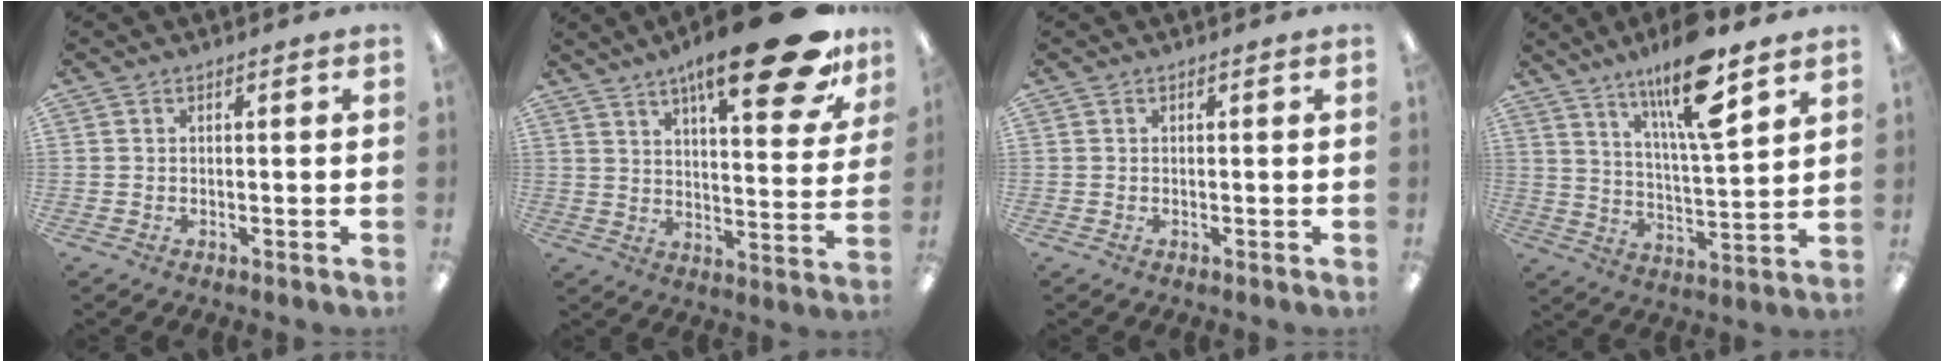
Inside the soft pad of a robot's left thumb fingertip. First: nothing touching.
{"total": 21.5, "force": [14.2, 5.2, 15.3], "torque": [-0.223, -0.085, 0.221]}
{"total": 0.0}
{"total": 16.1, "force": [11.1, 3.5, 11.0], "torque": [-0.191, -0.055, 0.180]}